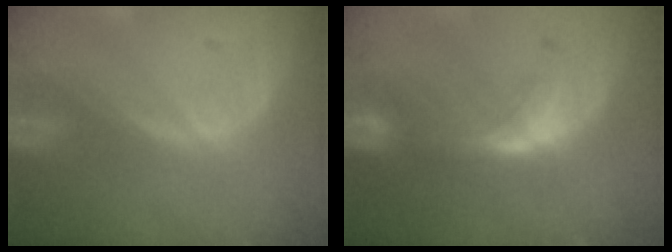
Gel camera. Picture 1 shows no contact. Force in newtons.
{"total": 7.1, "press": 6.7, "slide": 2.5}